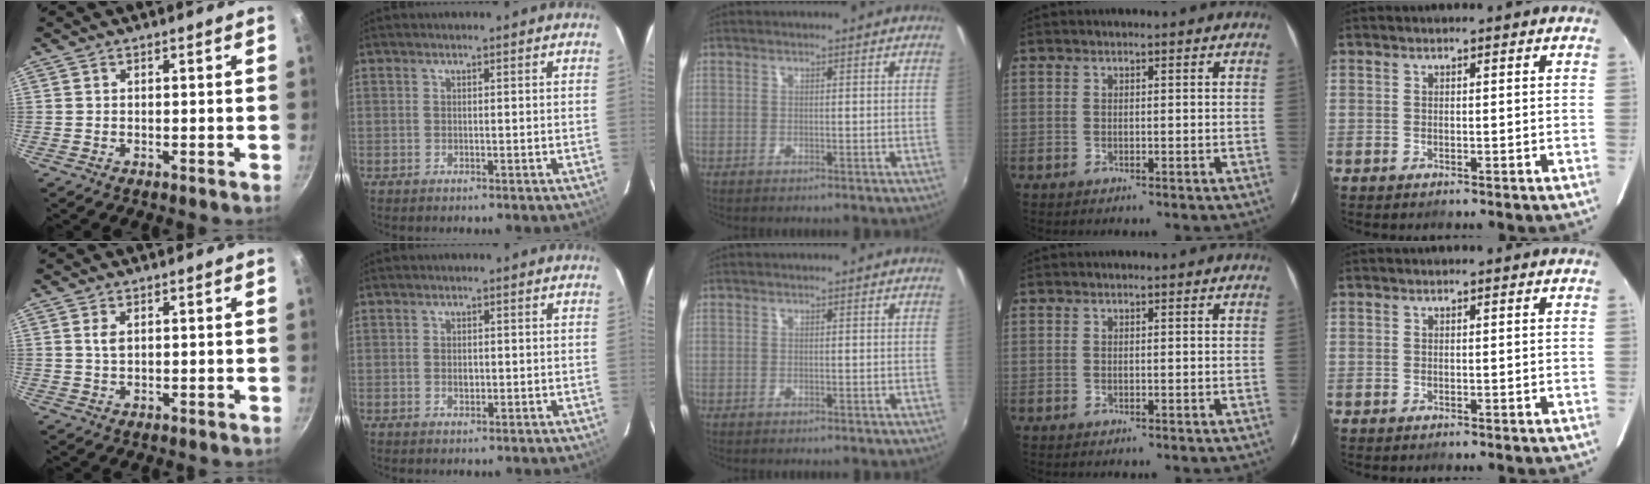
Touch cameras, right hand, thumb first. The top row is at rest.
{"thumb": {"total": 2.0, "force": [0.7, 1.2, 1.5], "torque": [-0.029, -0.003, 0.013]}, "index": {"total": 1.6, "force": [-0.2, 1.2, 1.1], "torque": [-0.019, 0.002, -0.004]}}